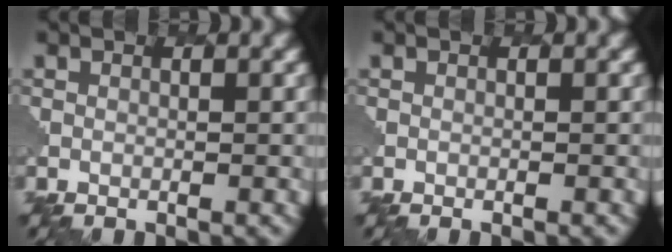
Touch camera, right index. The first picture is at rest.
{"total": 0.0}